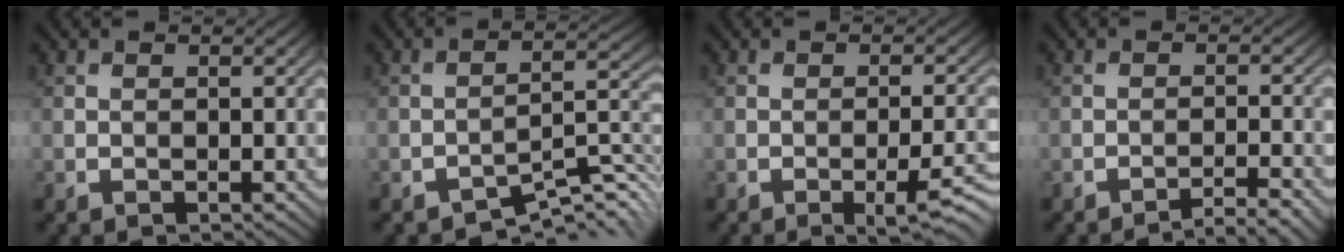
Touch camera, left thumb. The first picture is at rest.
{"total": 5.1, "force": [-4.5, 0.8, 2.2], "torque": [-0.016, 0.007, -0.072]}
{"total": 4.9, "force": [-2.3, 0.9, 4.2], "torque": [-0.060, 0.001, -0.027]}
{"total": 2.8, "force": [-2.4, -0.6, 1.2], "torque": [-0.021, 0.009, -0.039]}